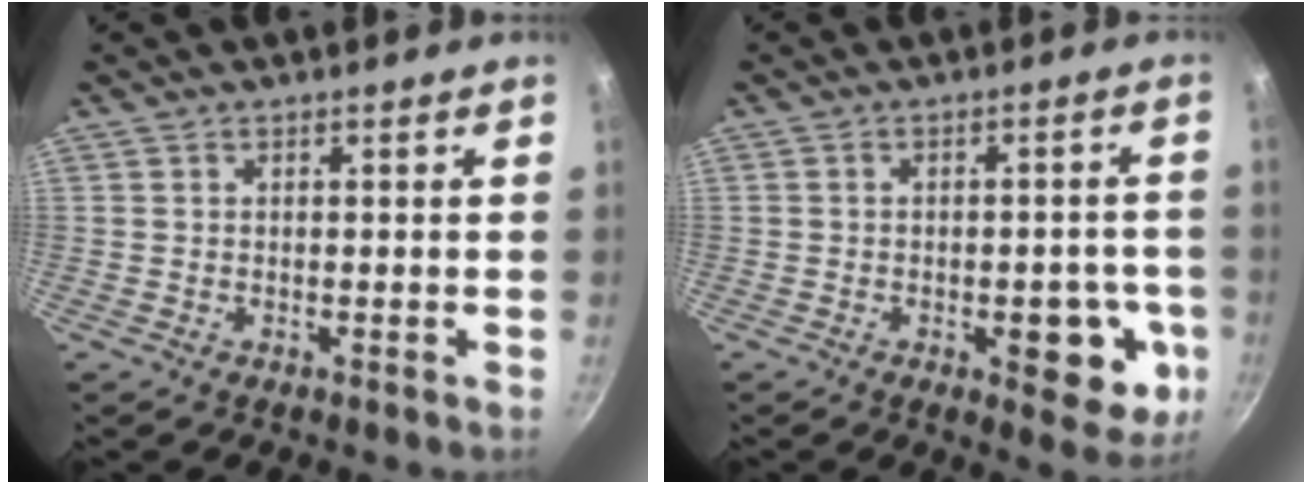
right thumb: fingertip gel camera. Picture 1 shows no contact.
{"total": 10.1, "force": [-3.0, 4.8, 8.4], "torque": [-0.062, 0.009, -0.036]}